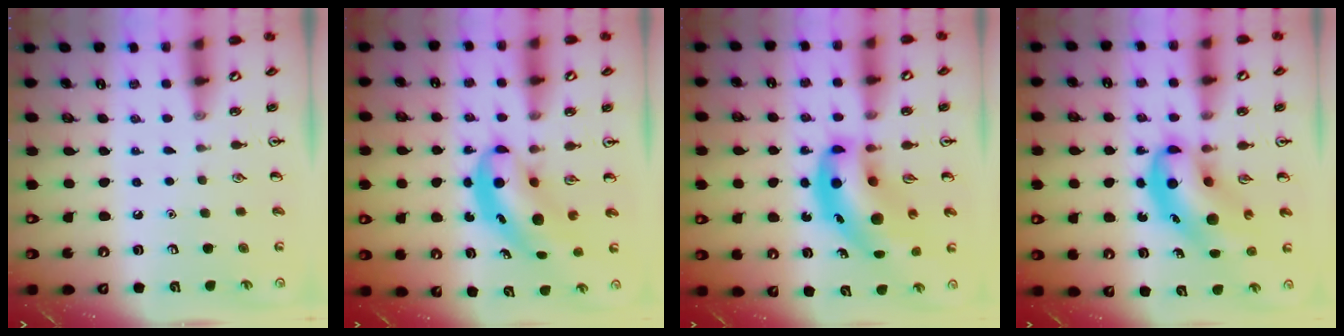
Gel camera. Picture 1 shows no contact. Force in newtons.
{"total": 7.2, "press": 7.1, "slide": 1.3}
{"total": 14.2, "press": 13.6, "slide": 3.8}
{"total": 12.5, "press": 12.0, "slide": 3.5}